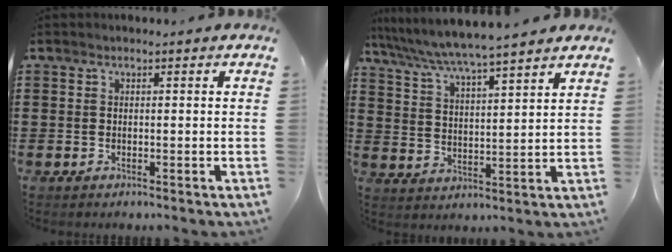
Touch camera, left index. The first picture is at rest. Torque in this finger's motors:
{"motor_torque": [1.07, -1.06, 0.61, 0.21]}